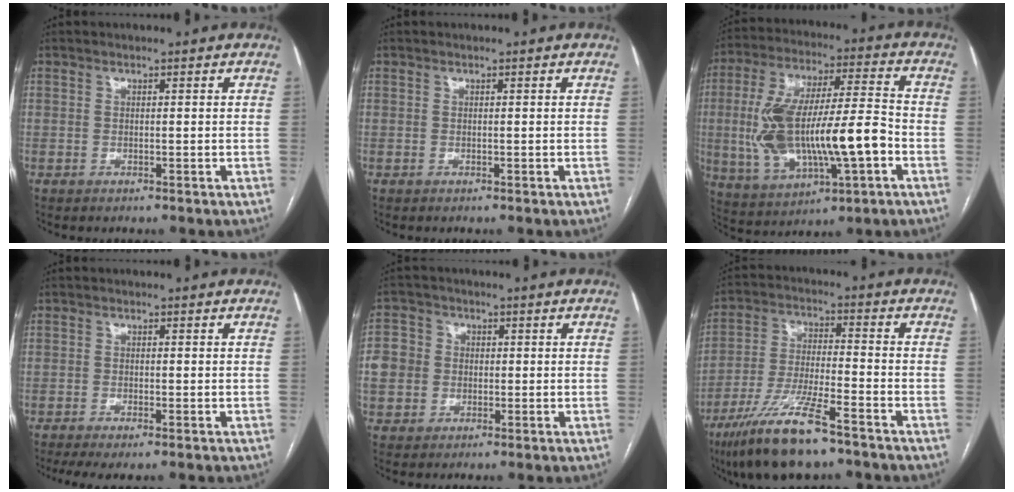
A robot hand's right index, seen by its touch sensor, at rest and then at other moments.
{"total": 0.0}
{"total": 19.5, "force": [-3.4, 5.3, 18.4], "torque": [-0.365, 0.016, -0.044]}
{"total": 3.9, "force": [-2.6, 0.8, 2.9], "torque": [-0.051, -0.011, -0.041]}
{"total": 7.5, "force": [-0.3, 7.0, 2.6], "torque": [-0.075, 0.023, 0.000]}
{"total": 13.6, "force": [-9.2, 2.1, 9.9], "torque": [-0.197, -0.028, -0.164]}